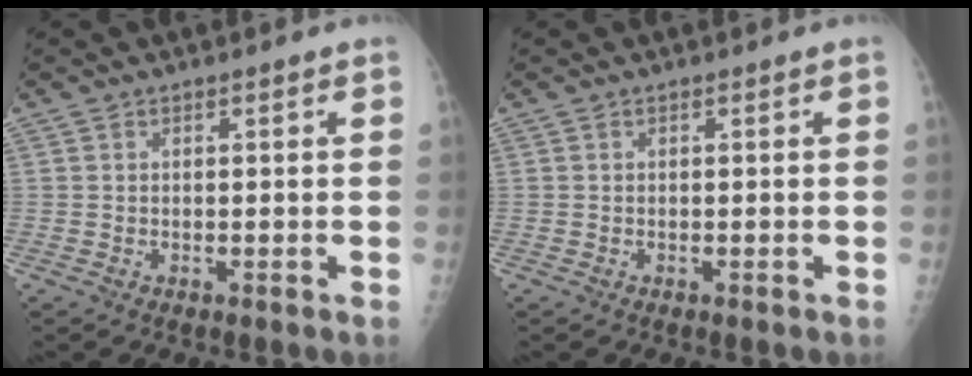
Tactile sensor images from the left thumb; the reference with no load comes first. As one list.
[{"total": 0.0}]